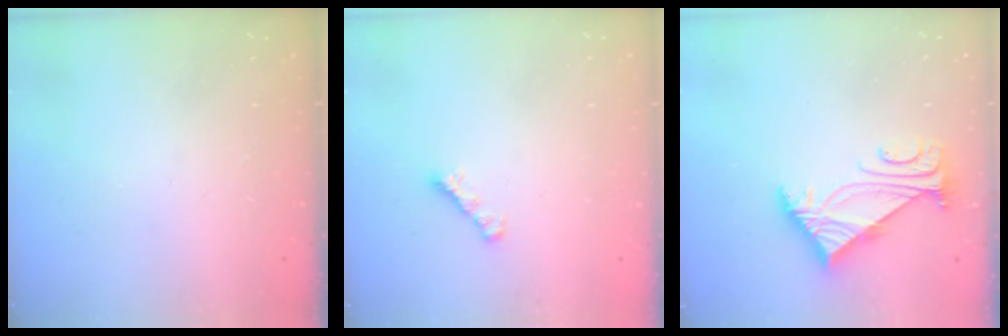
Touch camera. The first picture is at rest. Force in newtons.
{"total": 1.6, "press": 1.4, "slide": 0.6}
{"total": 5.0, "press": 4.9, "slide": 1.0}